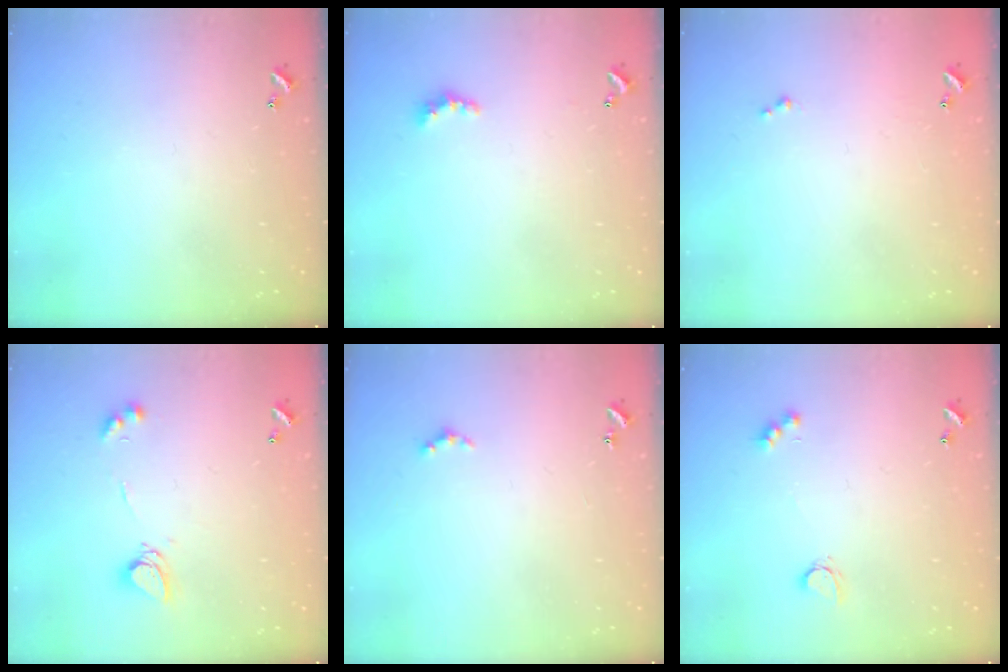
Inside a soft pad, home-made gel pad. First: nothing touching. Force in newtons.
{"total": 2.5, "press": 2.5, "slide": 0.6}
{"total": 1.2, "press": 1.2, "slide": 0.2}
{"total": 6.0, "press": 6.0, "slide": 0.4}
{"total": 0.7, "press": 0.6, "slide": 0.4}
{"total": 3.0, "press": 3.0, "slide": 0.5}